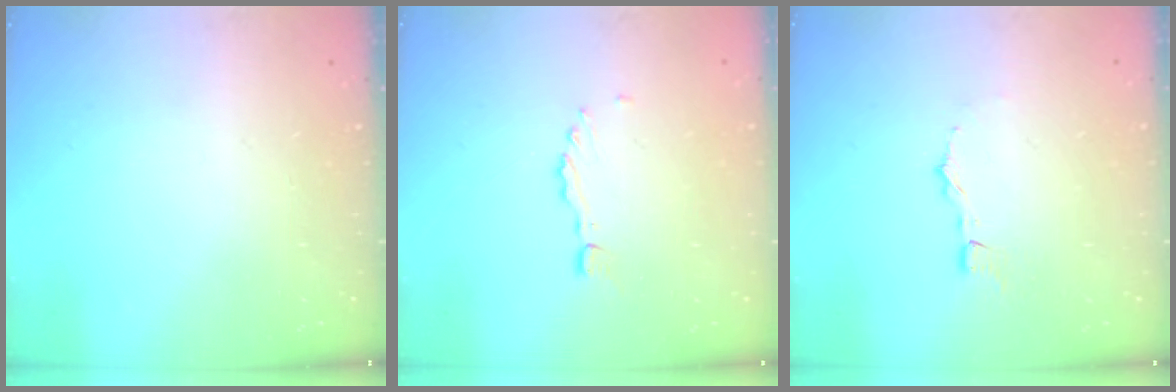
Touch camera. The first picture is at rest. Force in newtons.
{"total": 0.0}
{"total": 2.6, "press": 2.6, "slide": 0.2}